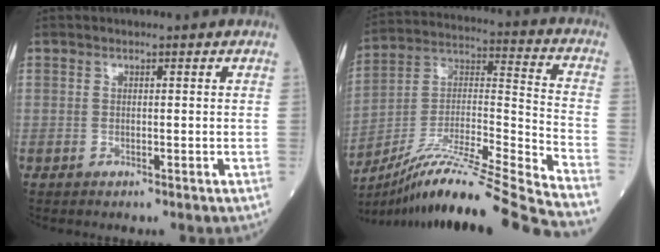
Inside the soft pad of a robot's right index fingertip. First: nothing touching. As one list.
[{"total": 25.7, "force": [-21.9, -1.7, 13.5], "torque": [-0.205, -0.015, -0.368]}]